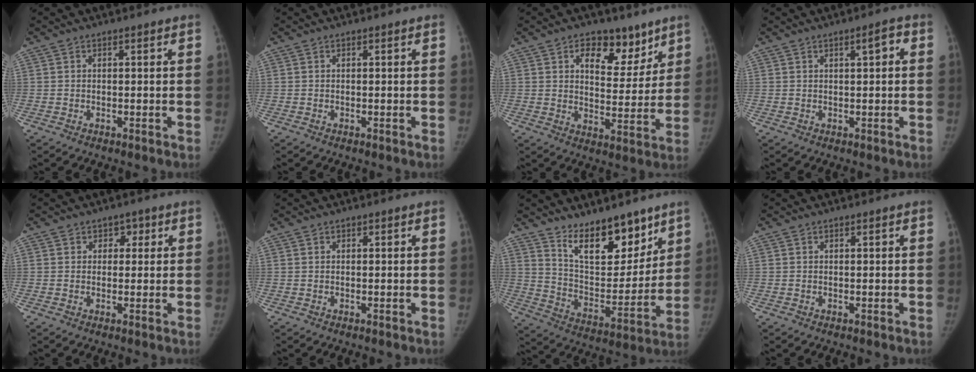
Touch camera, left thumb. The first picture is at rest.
{"total": 0.0}
{"total": 11.1, "force": [6.6, 6.6, 6.1], "torque": [-0.047, -0.035, 0.099]}
{"total": 2.6, "force": [0.7, 0.7, 2.4], "torque": [-0.031, 0.004, 0.008]}
{"total": 2.4, "force": [0.9, 2.1, 0.9], "torque": [0.016, -0.001, 0.005]}
{"total": 0.0}
{"total": 15.9, "force": [11.4, 6.9, 8.7], "torque": [-0.082, -0.091, 0.201]}
{"total": 0.0}